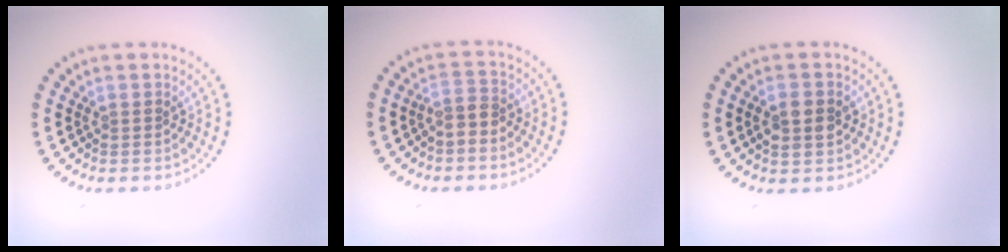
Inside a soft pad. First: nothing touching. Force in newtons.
{"total": 1.5, "press": 1.1, "slide": 1.0}
{"total": 2.9, "press": 2.9, "slide": 0.2}